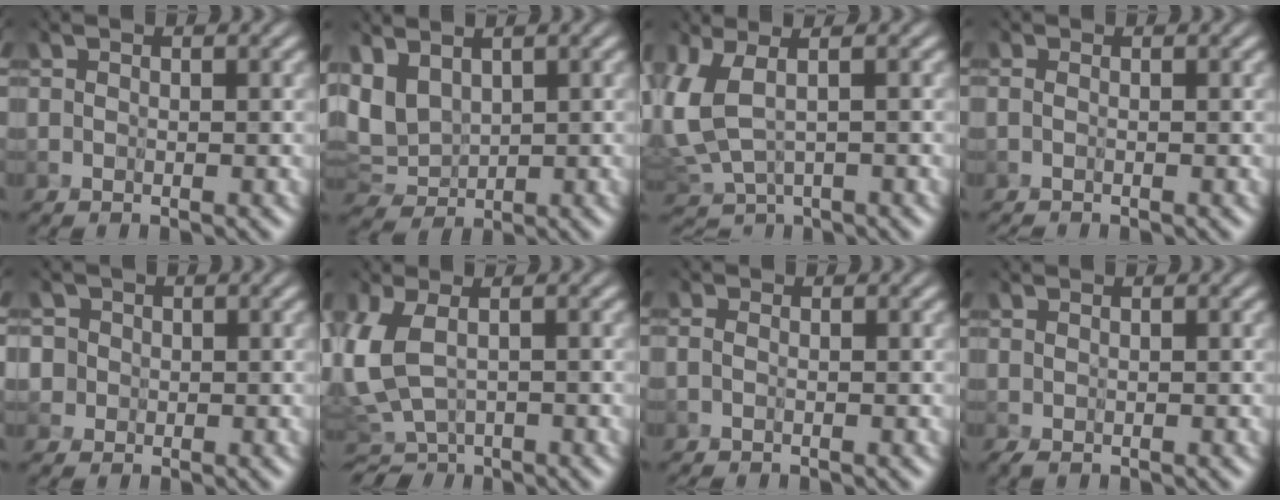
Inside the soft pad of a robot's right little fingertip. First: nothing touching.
{"total": 5.1, "force": [1.5, 3.2, 3.6], "torque": [-0.113, -0.007, 0.044]}
{"total": 4.0, "force": [0.4, 1.5, 3.7], "torque": [-0.129, -0.007, 0.016]}
{"total": 1.0, "force": [-0.9, -0.4, 0.0], "torque": [-0.004, -0.001, -0.014]}
{"total": 3.6, "force": [0.2, 3.5, 0.8], "torque": [-0.019, 0.020, -0.028]}
{"total": 5.6, "force": [-0.3, 3.3, 4.5], "torque": [-0.152, -0.017, 0.009]}
{"total": 0.7, "force": [-0.5, -0.5, 0.0], "torque": [0.004, 0.002, -0.008]}
{"total": 0.9, "force": [0.2, 0.3, 0.9], "torque": [-0.023, 0.000, 0.004]}